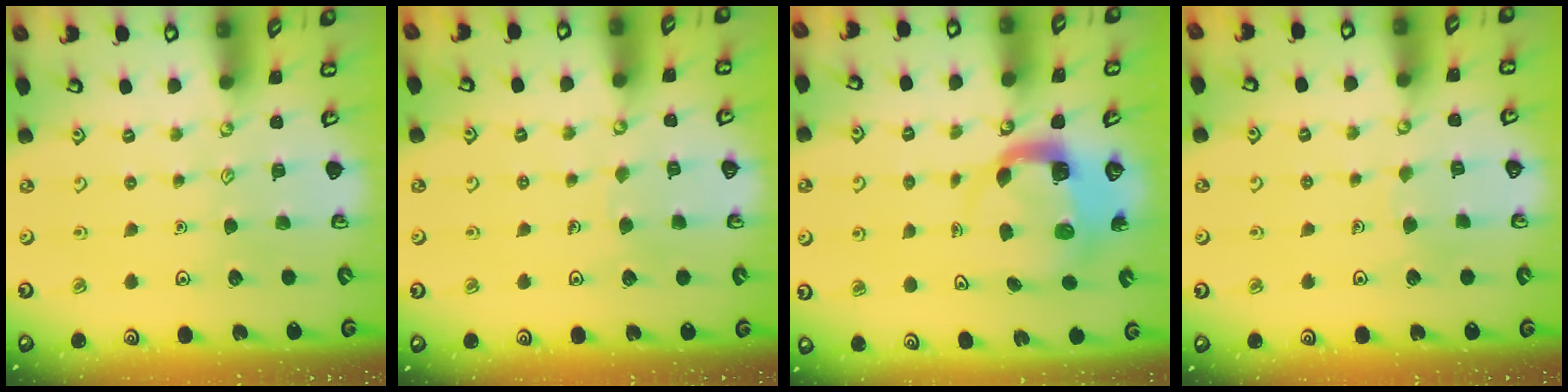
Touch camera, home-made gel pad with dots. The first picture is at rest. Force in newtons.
{"total": 2.3, "press": 2.3, "slide": 0.1}
{"total": 4.6, "press": 4.6, "slide": 0.5}
{"total": 2.7, "press": 2.7, "slide": 0.1}